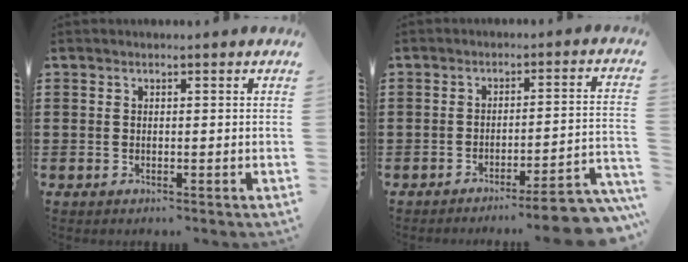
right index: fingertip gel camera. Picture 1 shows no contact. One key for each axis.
{"total": 5.8, "fx": -5.0, "fy": -0.2, "fz": 3.0, "tx": -0.046, "ty": -0.008, "tz": -0.094}